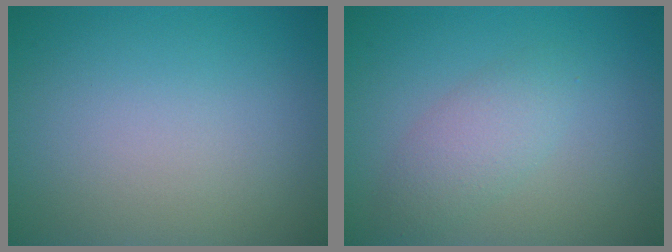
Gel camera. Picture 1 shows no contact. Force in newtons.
{"total": 2.7, "press": 2.7, "slide": 0.1}